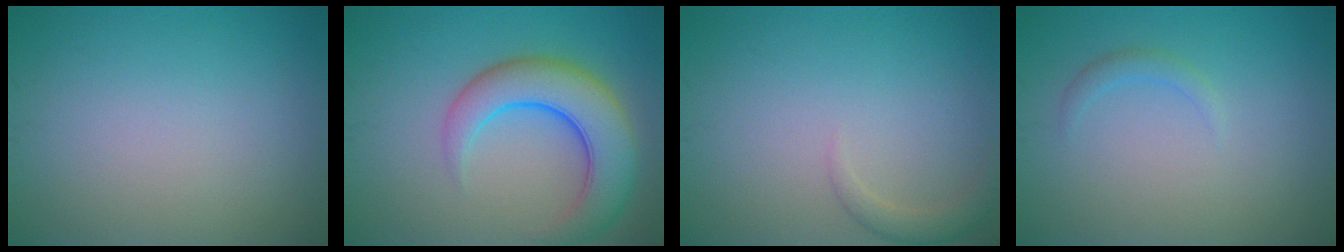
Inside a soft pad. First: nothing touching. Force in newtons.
{"total": 7.3, "press": 7.3, "slide": 0.4}
{"total": 1.6, "press": 1.6, "slide": 0.0}
{"total": 1.1, "press": 1.1, "slide": 0.1}